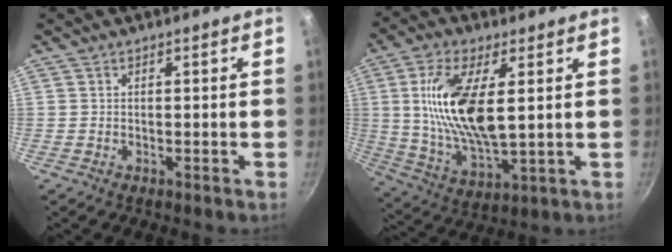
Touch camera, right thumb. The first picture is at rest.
{"total": 16.7, "force": [3.2, 6.8, 14.9], "torque": [-0.287, -0.015, 0.065]}